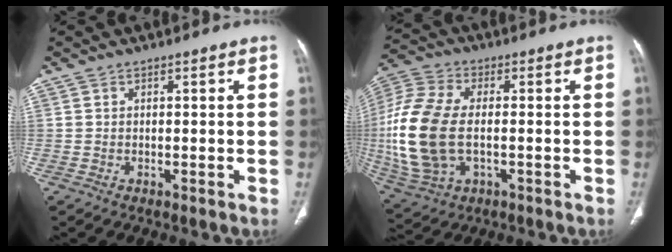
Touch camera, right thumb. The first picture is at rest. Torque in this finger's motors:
{"motor_torque": [-0.18, 1.25, 2.07, -0.69, 0.49]}